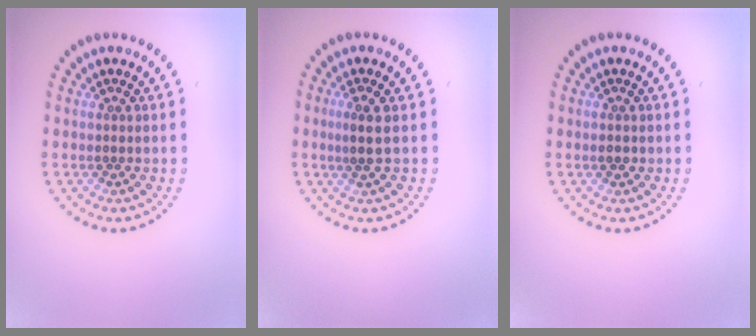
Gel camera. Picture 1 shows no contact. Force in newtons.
{"total": 1.9, "press": 1.7, "slide": 0.9}
{"total": 1.1, "press": 1.1, "slide": 0.1}